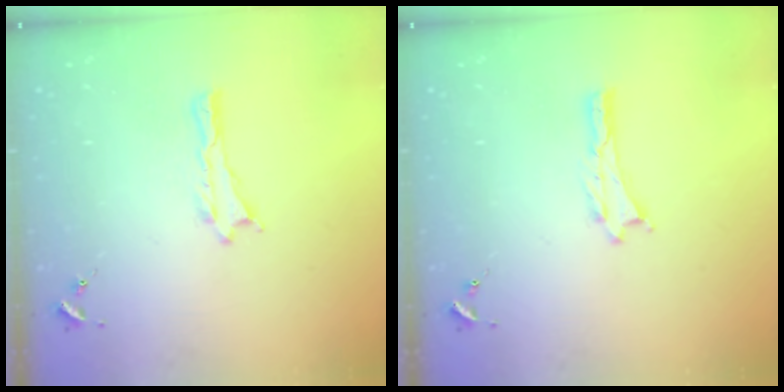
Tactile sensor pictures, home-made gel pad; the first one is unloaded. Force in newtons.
{"total": 0.0}